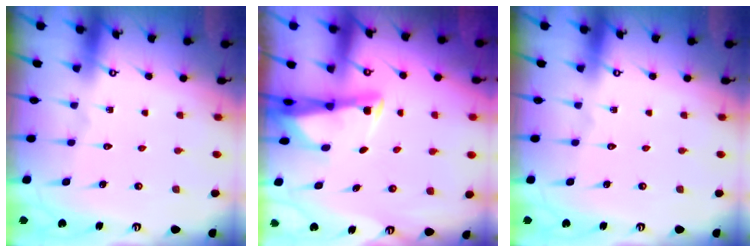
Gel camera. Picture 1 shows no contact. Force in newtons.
{"total": 2.5, "press": 2.5, "slide": 0.5}
{"total": 0.0}